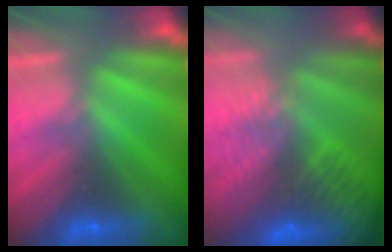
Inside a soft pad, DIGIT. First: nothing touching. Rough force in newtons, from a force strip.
{"total": 6.6}